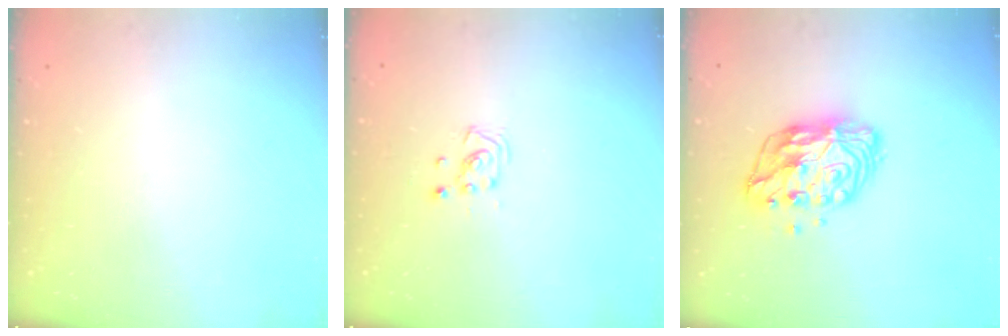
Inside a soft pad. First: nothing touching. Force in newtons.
{"total": 3.0, "press": 3.0, "slide": 0.5}
{"total": 13.2, "press": 13.2, "slide": 0.9}